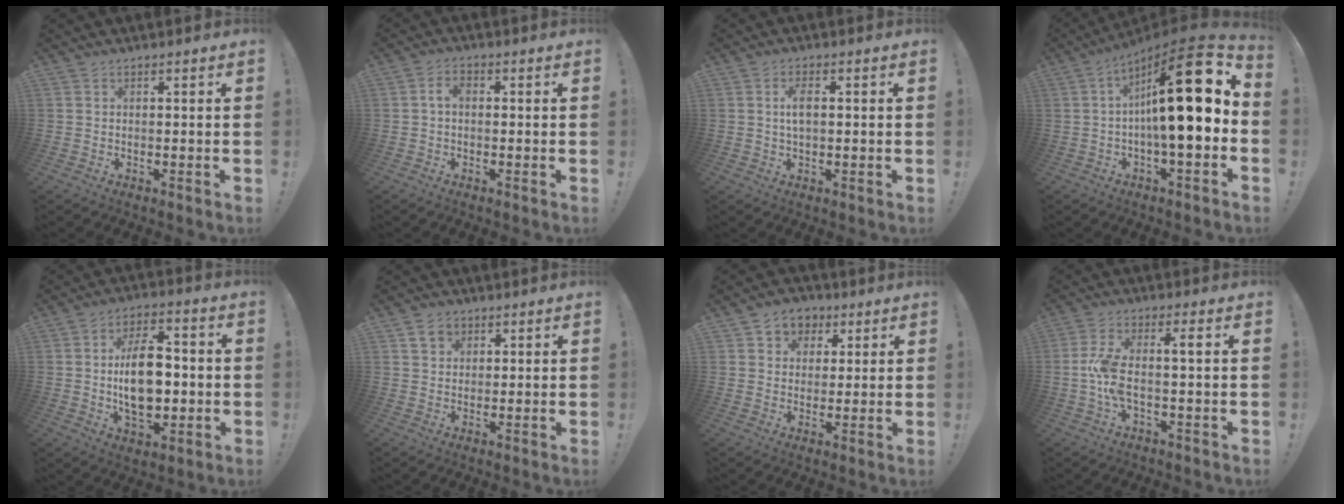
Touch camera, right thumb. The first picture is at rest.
{"total": 3.0, "force": [-0.1, 1.8, 2.4], "torque": [-0.048, 0.013, -0.002]}
{"total": 3.9, "force": [0.3, 1.7, 3.5], "torque": [-0.055, 0.002, 0.002]}
{"total": 22.0, "force": [2.8, 4.6, 21.4], "torque": [-0.325, -0.021, 0.038]}
{"total": 15.4, "force": [-1.0, 9.3, 12.2], "torque": [-0.212, 0.002, -0.021]}
{"total": 5.1, "force": [2.7, 3.9, 1.9], "torque": [-0.027, -0.002, 0.050]}
{"total": 7.0, "force": [2.6, 6.3, 1.8], "torque": [-0.027, -0.008, 0.053]}
{"total": 8.2, "force": [-0.7, 1.7, 8.0], "torque": [-0.171, -0.005, -0.017]}